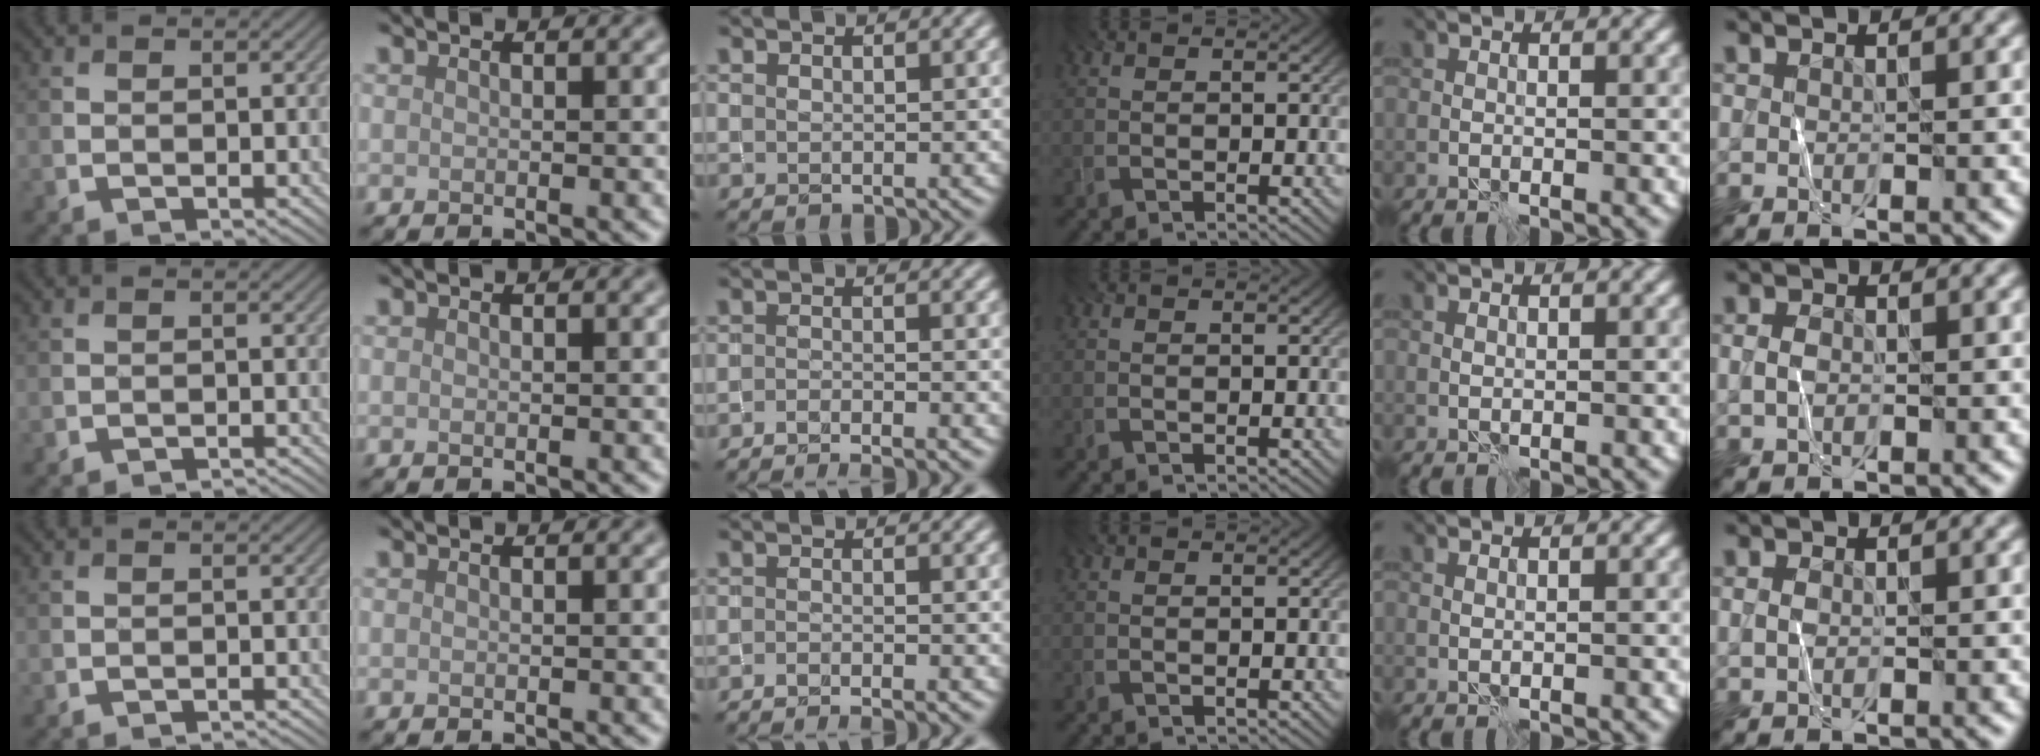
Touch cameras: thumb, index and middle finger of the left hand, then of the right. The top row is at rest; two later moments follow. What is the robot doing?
{"motion": "fold", "object": "shorts"}